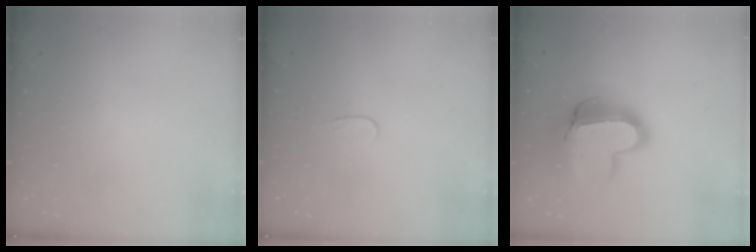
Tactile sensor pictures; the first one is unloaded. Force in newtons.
{"total": 3.6, "press": 3.6, "slide": 0.4}
{"total": 16.9, "press": 16.8, "slide": 1.4}